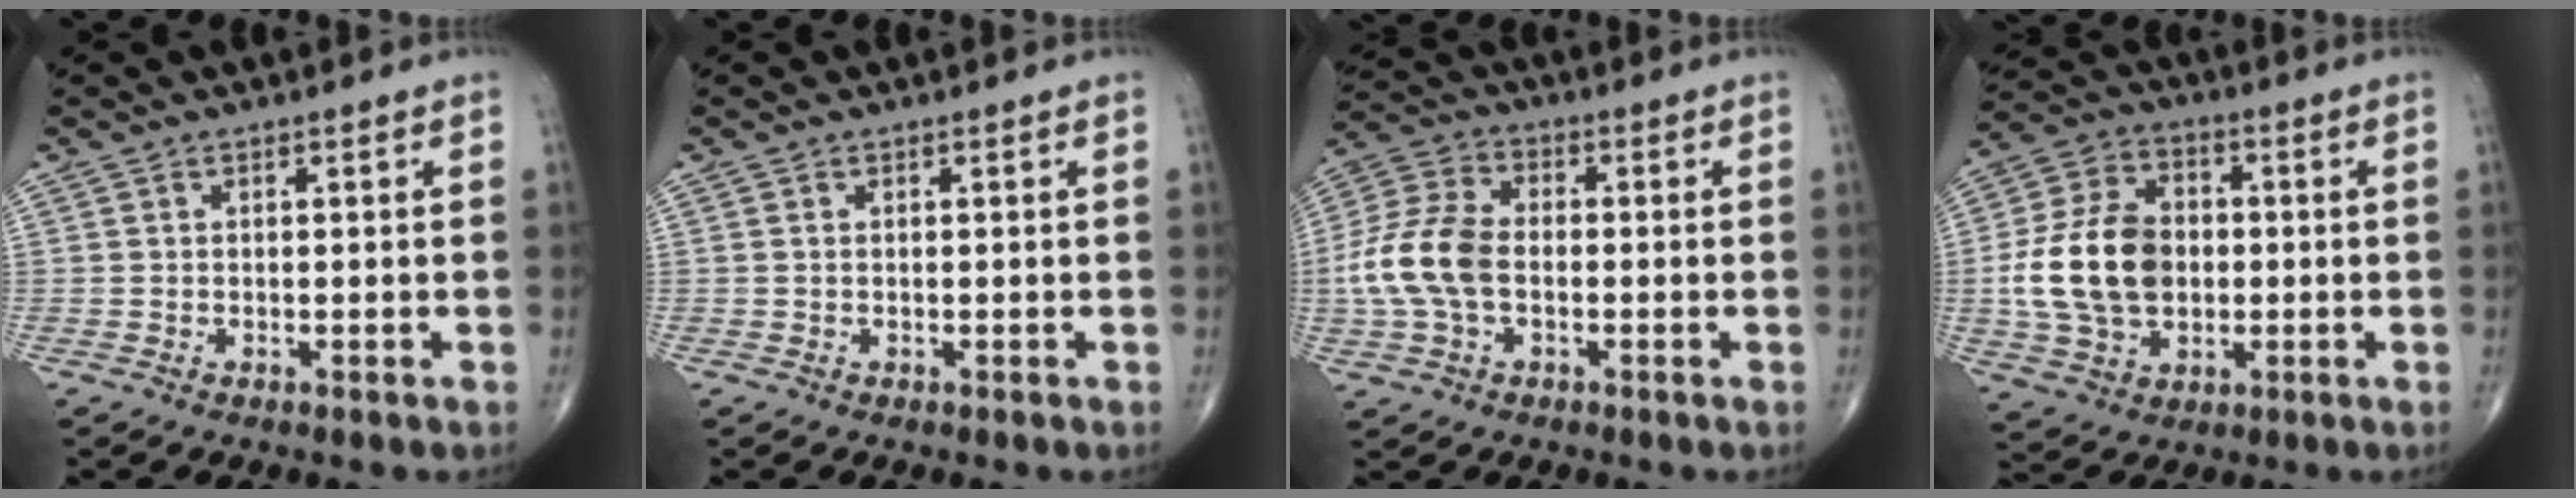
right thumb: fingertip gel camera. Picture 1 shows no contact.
{"total": 0.0}
{"total": 12.0, "force": [-1.5, 7.6, 9.2], "torque": [-0.199, 0.027, -0.034]}
{"total": 16.3, "force": [-0.7, 11.6, 11.4], "torque": [-0.203, 0.017, -0.009]}